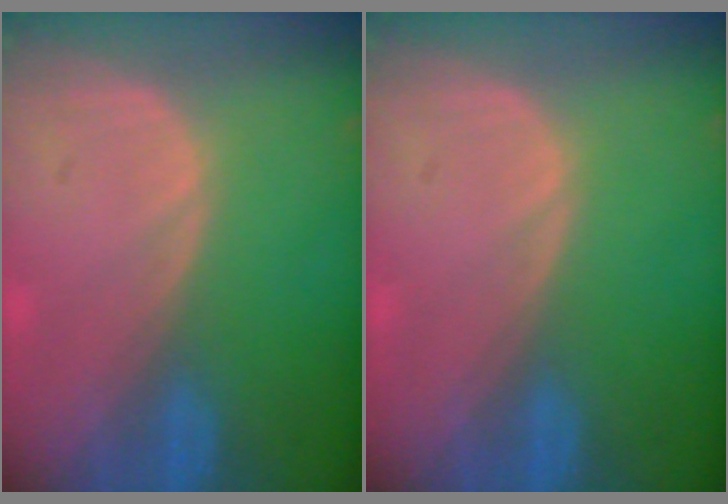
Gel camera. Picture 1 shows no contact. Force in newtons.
{"total": 0.0}